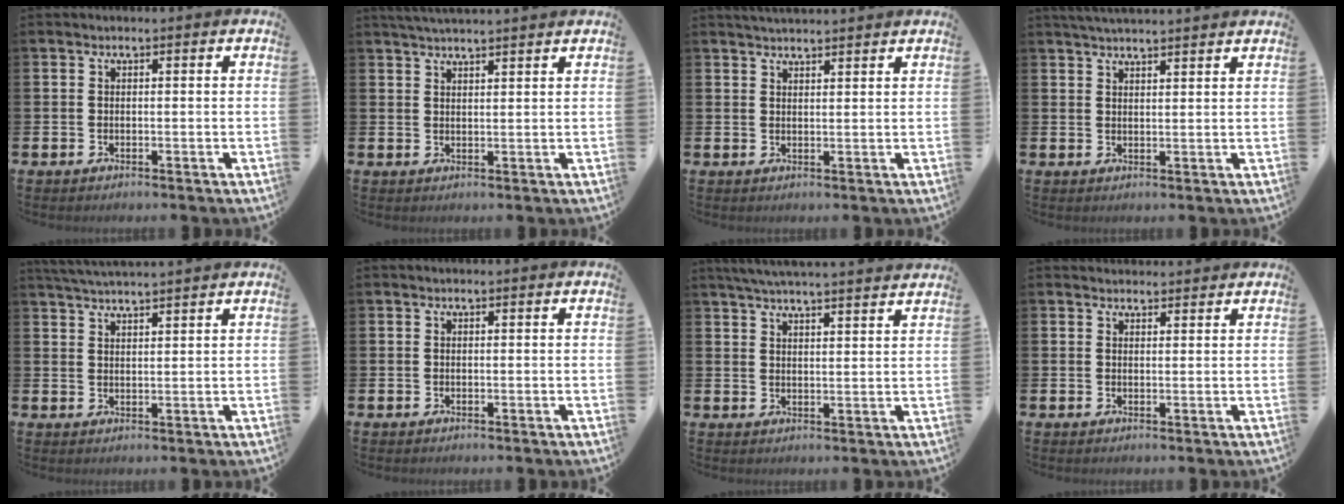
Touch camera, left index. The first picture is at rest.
{"total": 2.8, "force": [2.8, -0.3, 0.4], "torque": [-0.011, -0.010, 0.052]}
{"total": 2.6, "force": [2.6, 0.0, 0.2], "torque": [-0.007, -0.010, 0.048]}
{"total": 3.1, "force": [3.1, -0.2, 0.3], "torque": [-0.009, -0.011, 0.057]}
{"total": 3.6, "force": [3.6, -0.3, 0.4], "torque": [-0.015, -0.014, 0.066]}
{"total": 0.0}
{"total": 4.9, "force": [4.8, -0.5, 0.9], "torque": [-0.035, -0.019, 0.086]}
{"total": 1.9, "force": [1.8, 0.4, -0.1], "torque": [0.009, -0.008, 0.032]}